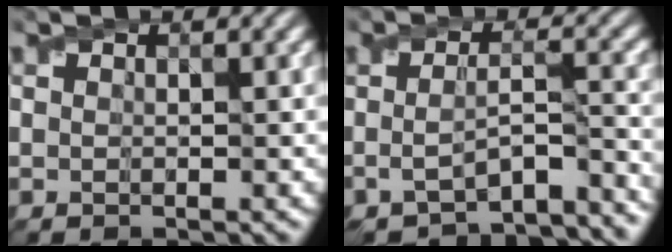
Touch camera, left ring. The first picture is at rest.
{"total": 6.5, "force": [-4.6, 1.5, 4.3], "torque": [-0.069, -0.010, -0.065]}